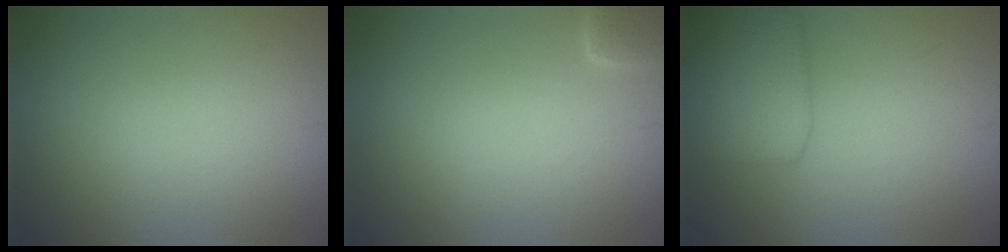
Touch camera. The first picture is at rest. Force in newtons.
{"total": 1.9, "press": 1.9, "slide": 0.2}
{"total": 4.1, "press": 4.1, "slide": 0.2}